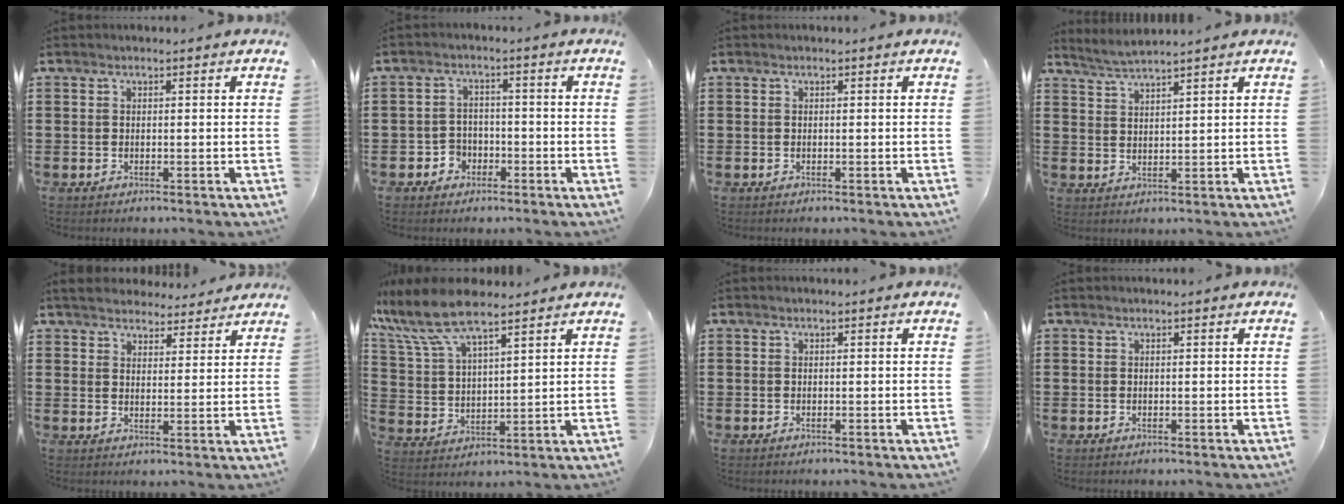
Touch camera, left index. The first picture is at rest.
{"total": 3.1, "force": [-2.0, 2.2, 0.7], "torque": [-0.021, 0.005, -0.042]}
{"total": 0.0}
{"total": 2.8, "force": [2.7, -0.5, 0.5], "torque": [-0.017, -0.005, 0.050]}
{"total": 4.2, "force": [4.1, 0.7, 0.6], "torque": [-0.025, -0.015, 0.075]}
{"total": 9.2, "force": [7.3, 2.3, 5.0], "torque": [-0.131, -0.026, 0.130]}
{"total": 0.0}
{"total": 0.0}